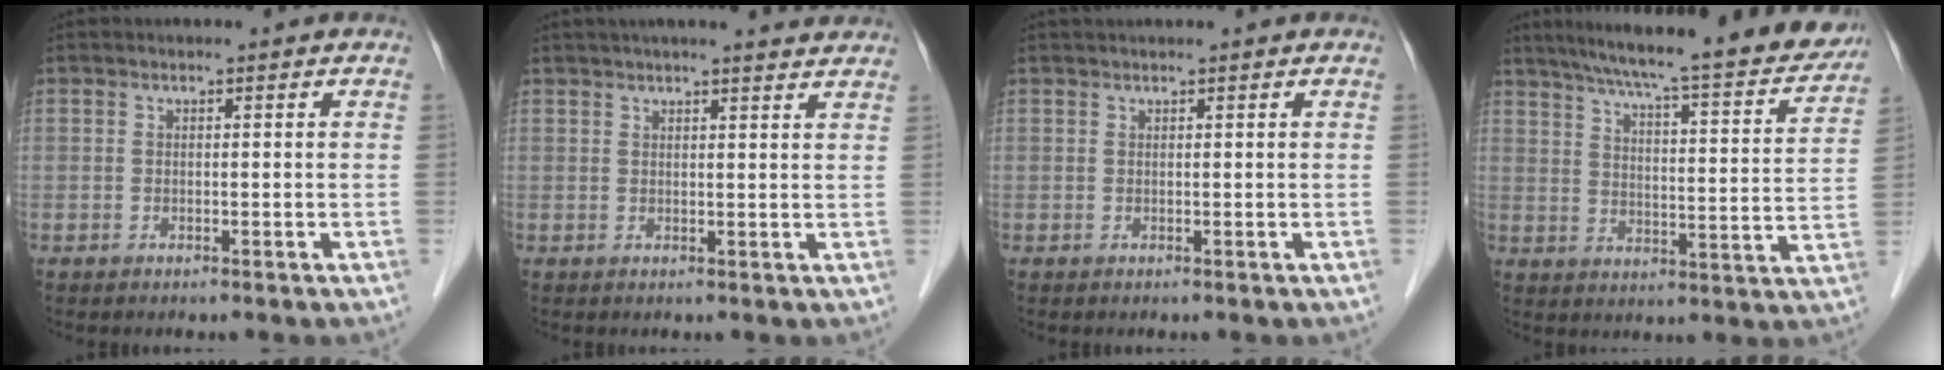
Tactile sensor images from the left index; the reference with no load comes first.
{"total": 9.8, "force": [8.7, 0.8, 4.3], "torque": [-0.056, 0.021, 0.097]}
{"total": 1.5, "force": [1.3, -0.3, 0.7], "torque": [-0.008, 0.019, 0.029]}
{"total": 24.0, "force": [20.9, 2.2, 11.7], "torque": [-0.182, -0.030, 0.269]}